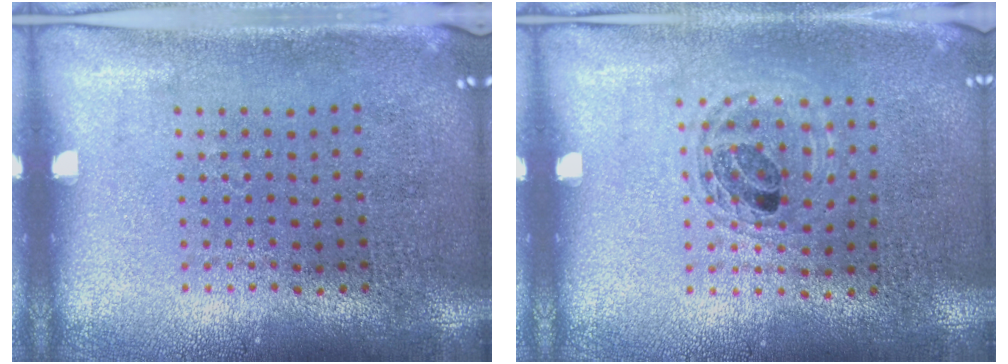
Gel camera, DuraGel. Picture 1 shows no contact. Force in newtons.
{"total": 1.1, "press": 1.0, "slide": 0.3}